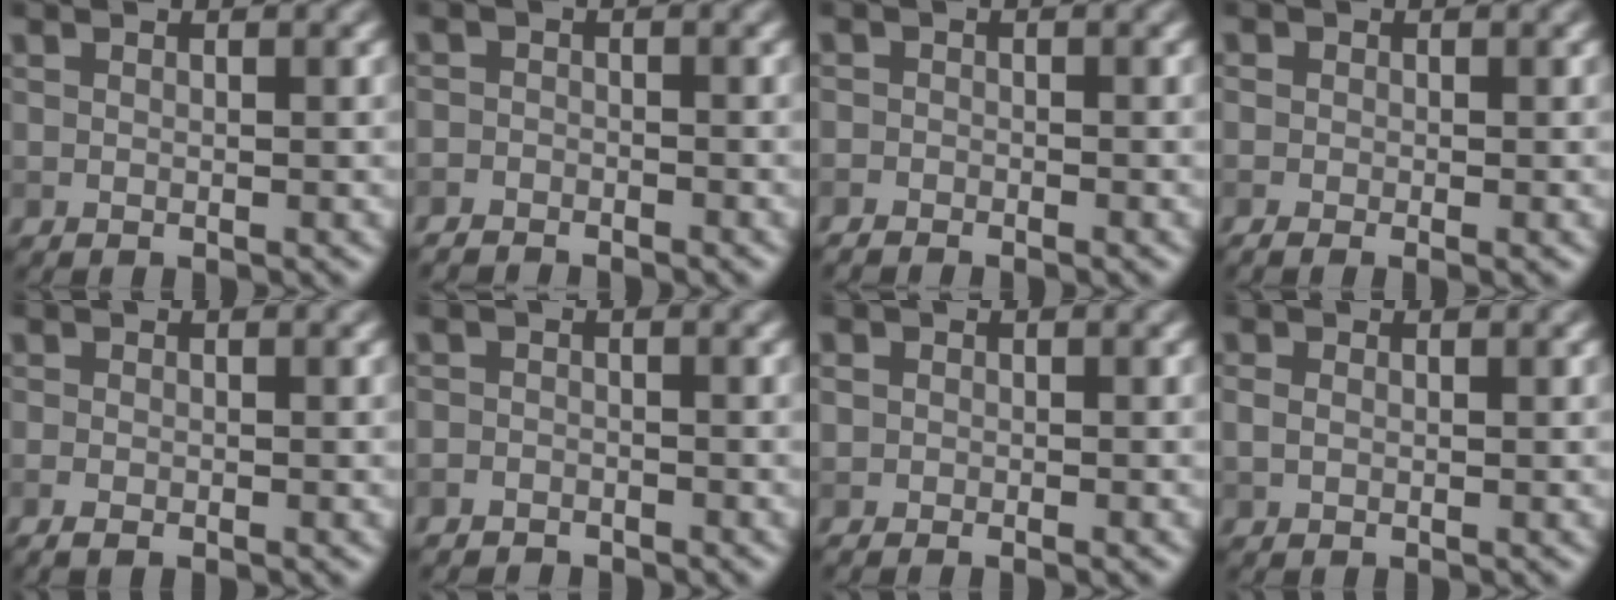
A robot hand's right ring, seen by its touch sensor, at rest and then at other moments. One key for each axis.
{"total": 2.4, "fx": -2.3, "fy": 0.6, "fz": 0.1, "tx": 0.004, "ty": 0.001, "tz": -0.047}
{"total": 1.7, "fx": -1.7, "fy": 0.3, "fz": 0.2, "tx": -0.006, "ty": 0.002, "tz": -0.034}
{"total": 1.5, "fx": -0.8, "fy": 0.9, "fz": 1.0, "tx": -0.017, "ty": -0.003, "tz": -0.013}
{"total": 1.4, "fx": -0.8, "fy": 0.6, "fz": 1.1, "tx": -0.021, "ty": -0.003, "tz": -0.010}
{"total": 1.9, "fx": -1.7, "fy": 0.7, "fz": -0.2, "tx": 0.013, "ty": 0.004, "tz": -0.034}
{"total": 1.4, "fx": -1.0, "fy": 0.9, "fz": 0.3, "tx": 0.003, "ty": 0.000, "tz": -0.015}
{"total": 0.7, "fx": 0.1, "fy": 0.6, "fz": 0.4, "tx": -0.010, "ty": 0.005, "tz": -0.002}